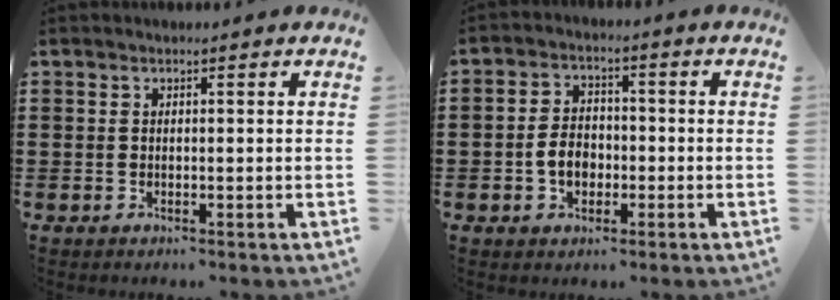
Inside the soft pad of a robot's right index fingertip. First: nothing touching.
{"total": 4.5, "force": [-1.2, 3.1, 3.1], "torque": [-0.076, 0.003, -0.026]}